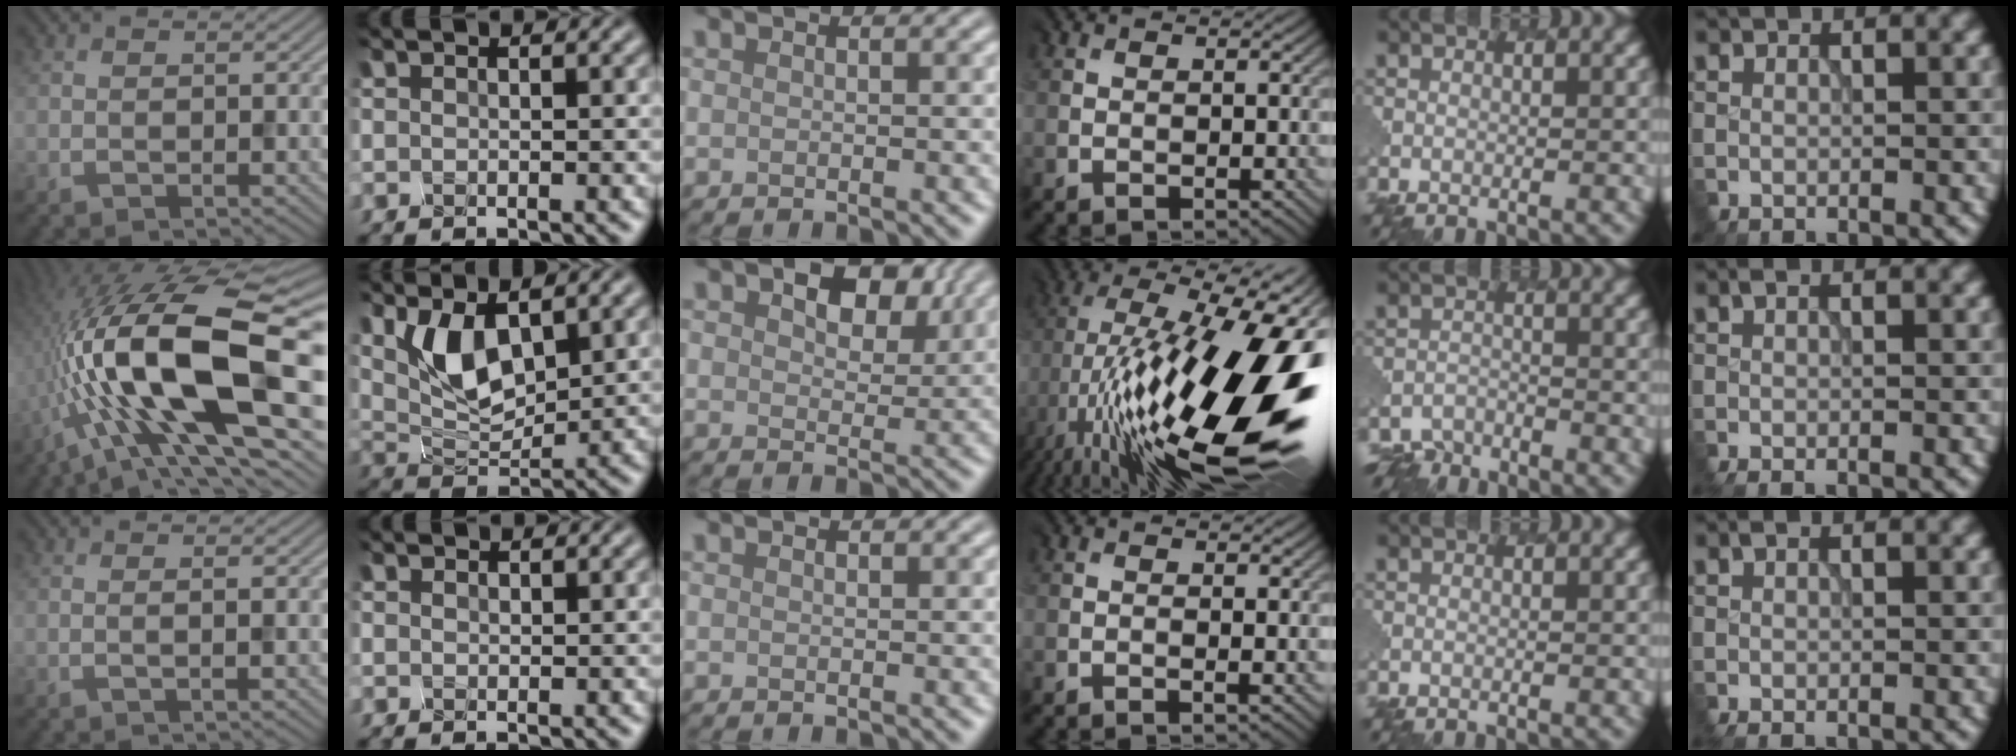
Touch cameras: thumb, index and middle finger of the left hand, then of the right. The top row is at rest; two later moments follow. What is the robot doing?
{"motion": "disassemble", "object": "battery cover"}